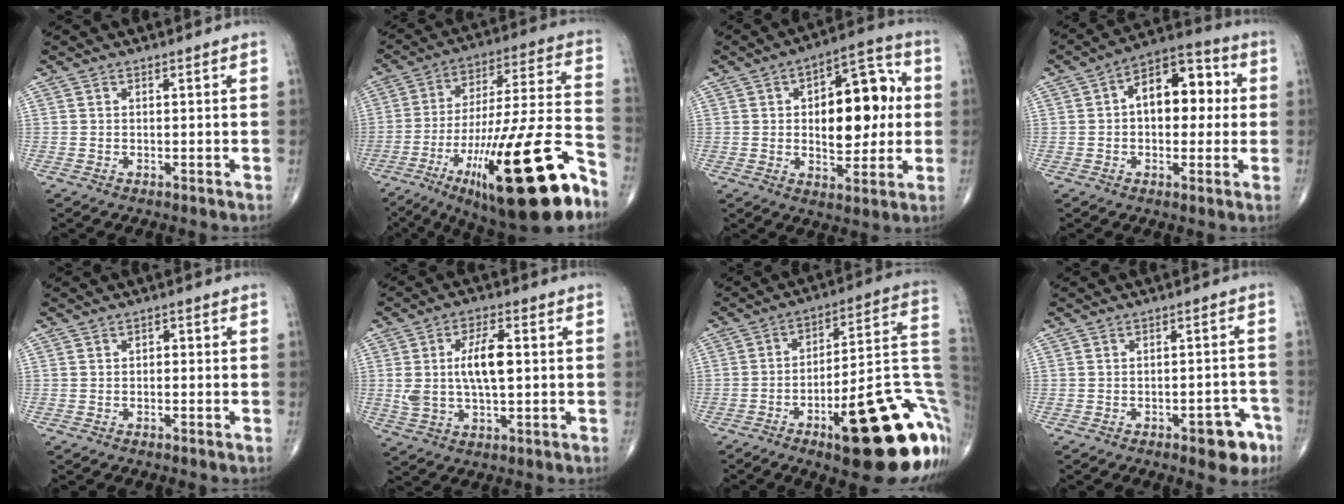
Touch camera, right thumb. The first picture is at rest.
{"total": 29.8, "force": [-15.6, 6.4, 24.6], "torque": [-0.368, 0.064, -0.243]}
{"total": 16.9, "force": [1.6, 8.9, 14.2], "torque": [-0.157, 0.016, 0.022]}
{"total": 13.0, "force": [1.6, 7.8, 10.3], "torque": [-0.112, 0.029, 0.011]}
{"total": 1.1, "force": [-0.1, 0.8, 0.7], "torque": [0.001, 0.003, -0.008]}
{"total": 10.2, "force": [1.1, 4.5, 9.1], "torque": [-0.172, 0.006, 0.022]}
{"total": 28.1, "force": [-9.5, 8.1, 25.2], "torque": [-0.261, 0.041, -0.124]}
{"total": 6.9, "force": [-3.8, 3.0, 4.9], "torque": [-0.035, 0.032, -0.042]}